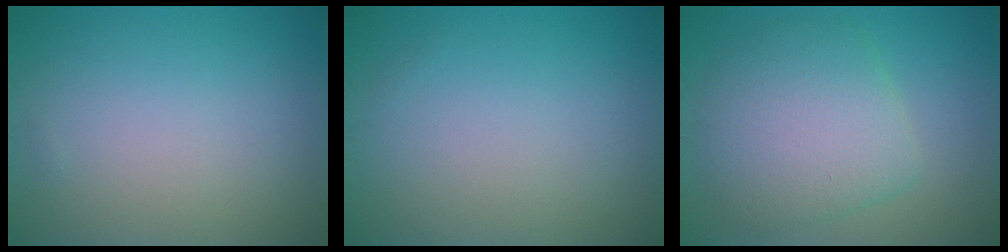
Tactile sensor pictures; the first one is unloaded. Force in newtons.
{"total": 0.0}
{"total": 6.1, "press": 6.1, "slide": 0.3}